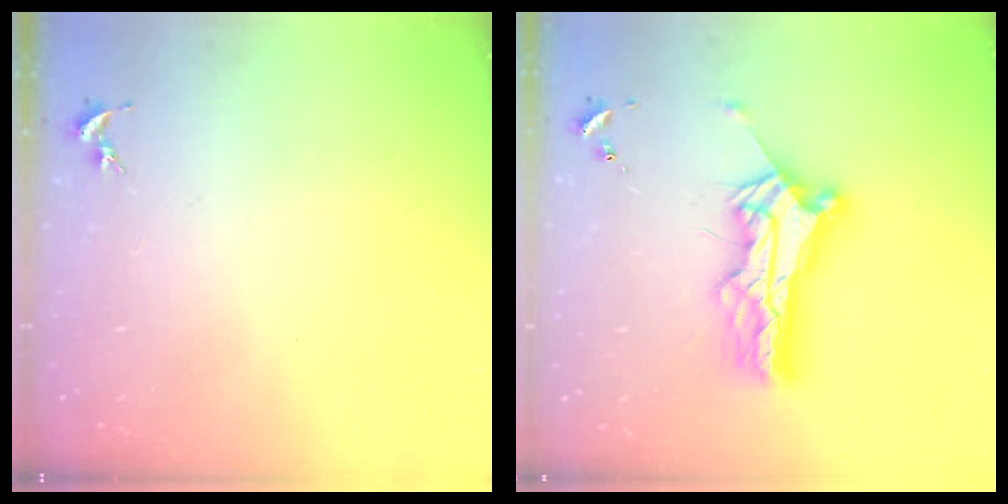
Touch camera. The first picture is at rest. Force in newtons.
{"total": 10.8, "press": 10.8, "slide": 0.9}